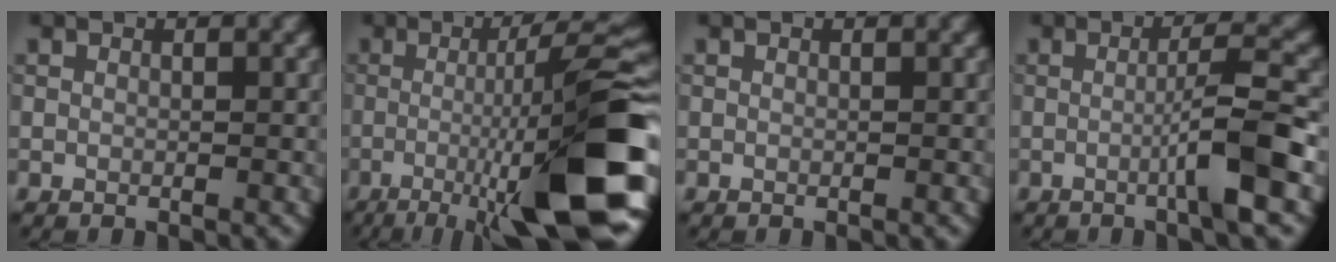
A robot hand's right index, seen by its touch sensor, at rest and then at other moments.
{"total": 14.6, "force": [-4.2, 2.3, 13.8], "torque": [-0.187, 0.016, -0.067]}
{"total": 0.0}
{"total": 4.9, "force": [-1.2, 0.3, 4.7], "torque": [-0.069, 0.013, -0.035]}